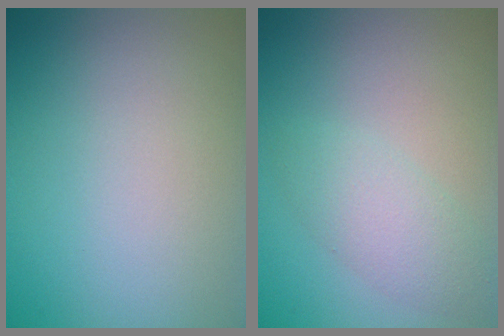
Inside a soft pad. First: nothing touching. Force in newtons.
{"total": 2.7, "press": 2.7, "slide": 0.0}